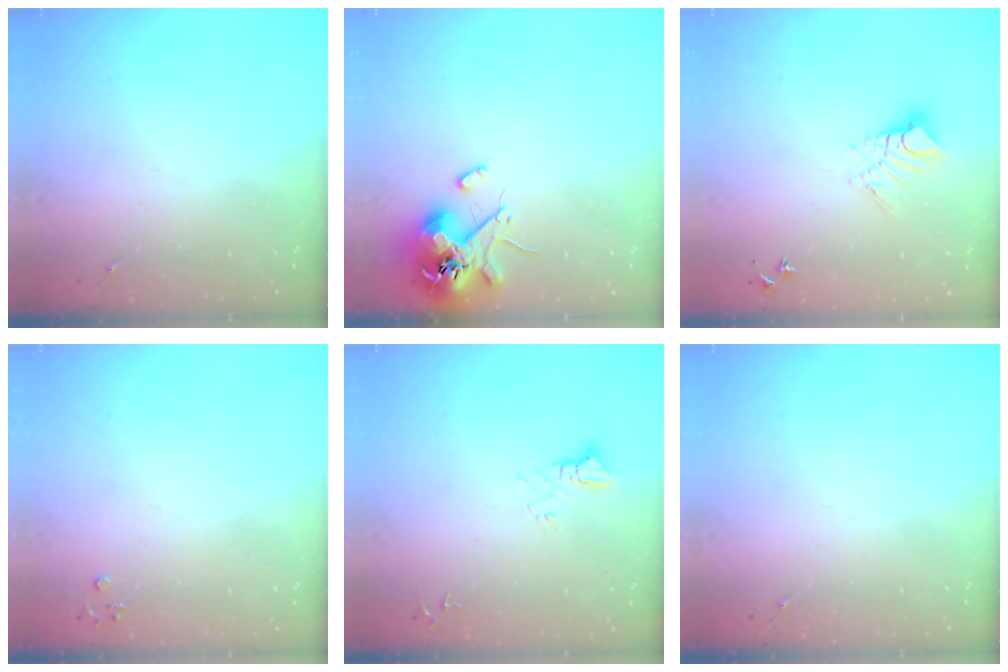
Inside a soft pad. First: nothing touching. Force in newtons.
{"total": 11.8, "press": 11.6, "slide": 1.8}
{"total": 9.1, "press": 9.0, "slide": 1.0}
{"total": 3.3, "press": 3.3, "slide": 0.3}
{"total": 3.4, "press": 3.4, "slide": 0.4}
{"total": 0.0}